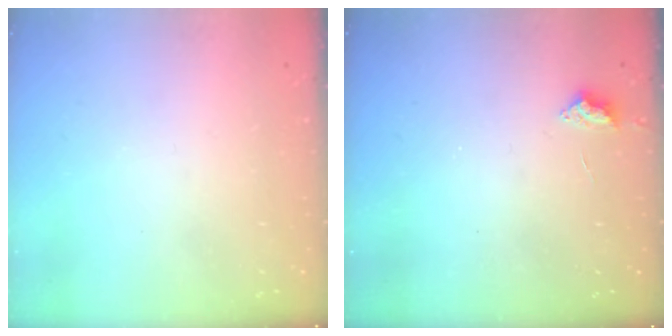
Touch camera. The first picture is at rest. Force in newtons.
{"total": 2.7, "press": 2.6, "slide": 0.5}